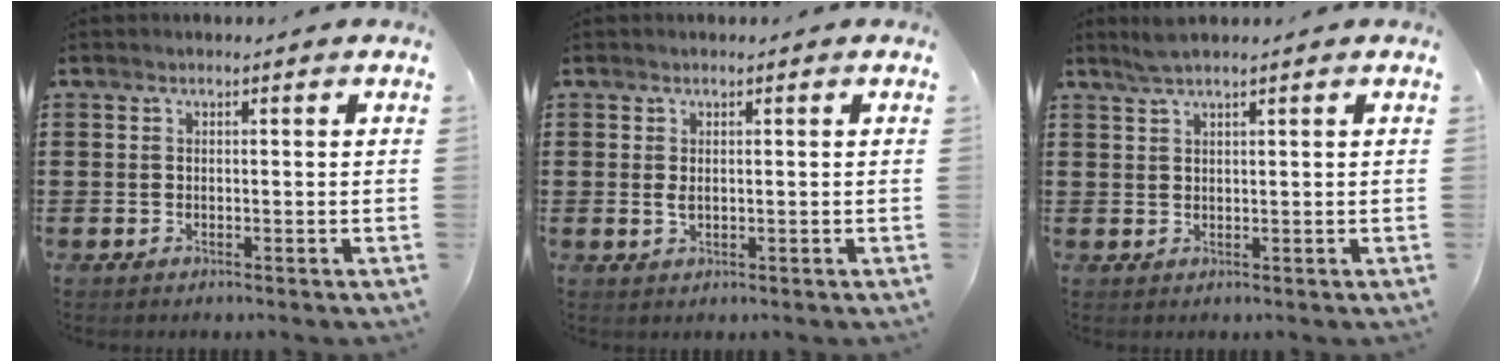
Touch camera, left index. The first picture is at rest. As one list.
[{"total": 1.3, "force": [0.1, 0.6, 1.1], "torque": [-0.031, 0.000, -0.002]}, {"total": 2.1, "force": [1.6, 0.1, 1.4], "torque": [-0.029, 0.001, 0.030]}]